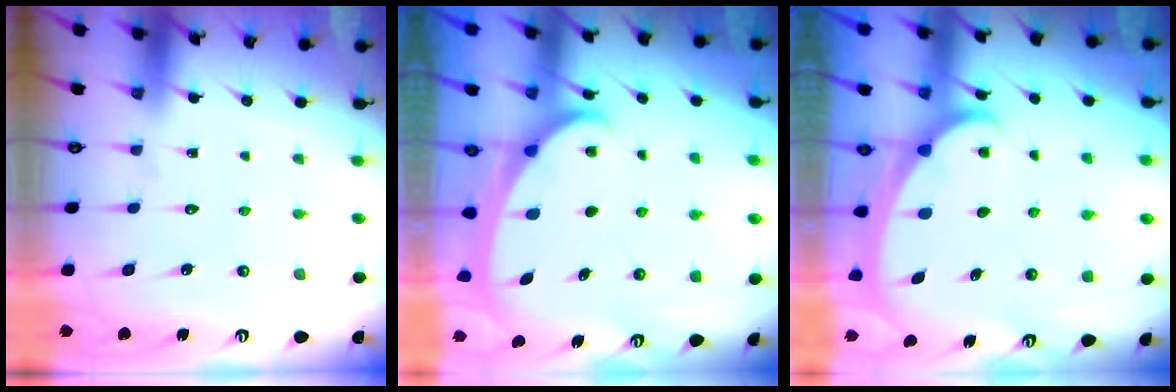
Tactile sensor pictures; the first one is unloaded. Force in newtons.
{"total": 2.3, "press": 2.3, "slide": 0.3}
{"total": 1.9, "press": 1.9, "slide": 0.1}